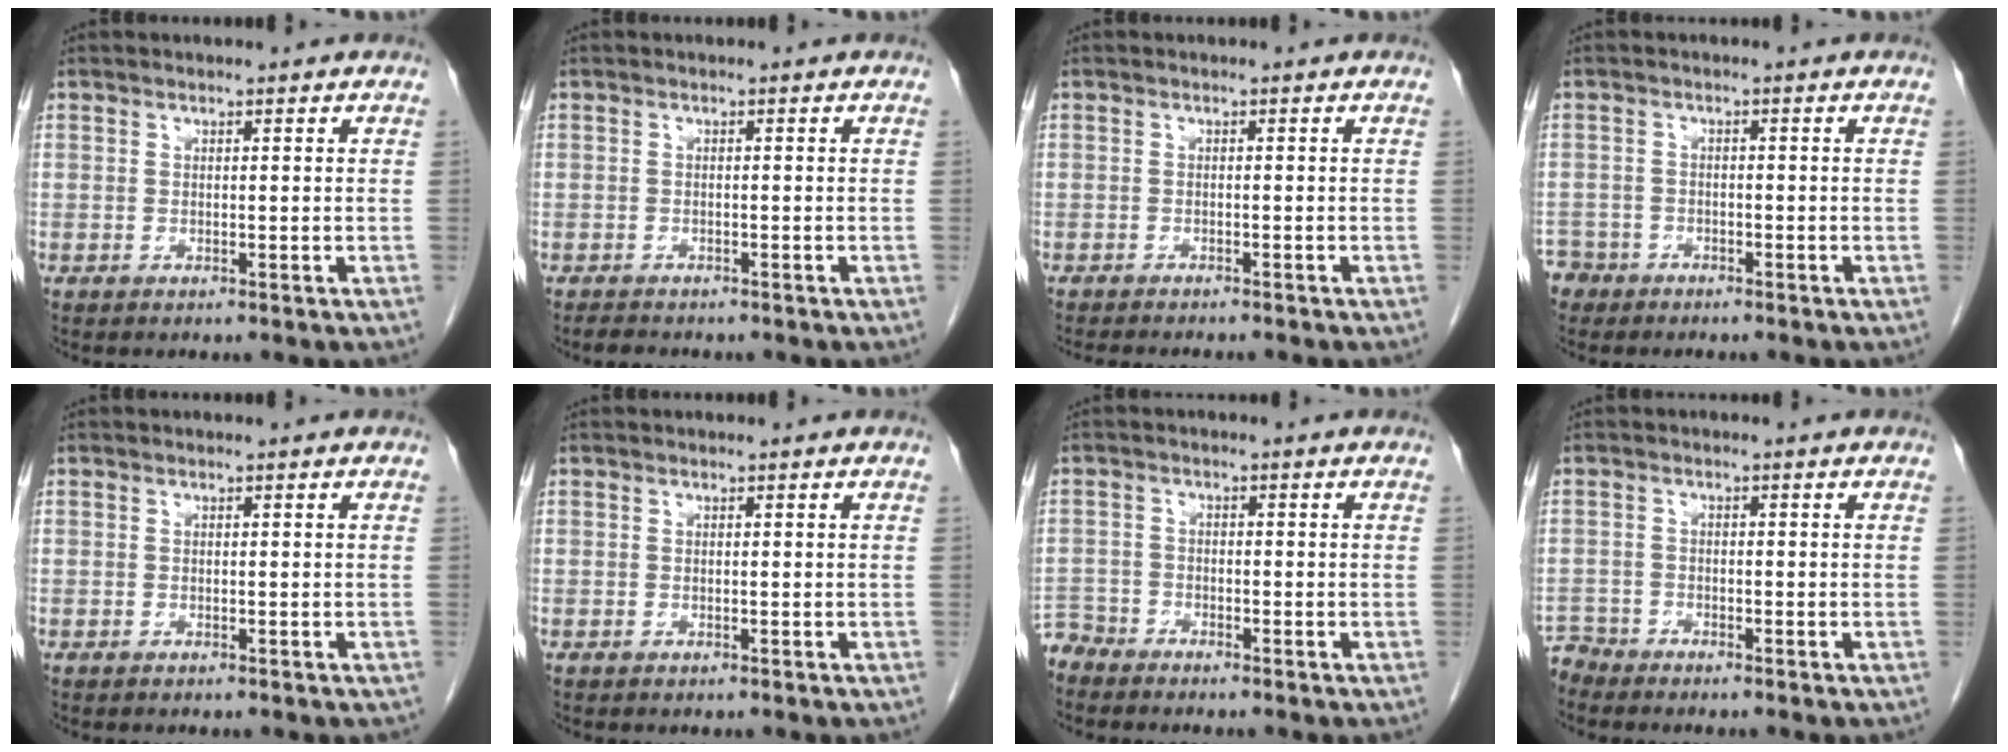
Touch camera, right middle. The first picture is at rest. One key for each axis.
{"total": 1.8, "fx": -1.6, "fy": 0.6, "fz": 0.5, "tx": -0.016, "ty": -0.006, "tz": -0.022}
{"total": 6.6, "fx": -5.8, "fy": 1.0, "fz": 2.9, "tx": -0.031, "ty": -0.008, "tz": -0.078}
{"total": 3.5, "fx": -2.9, "fy": 1.9, "fz": -0.5, "tx": 0.007, "ty": 0.003, "tz": -0.059}
{"total": 0.5, "fx": -0.4, "fy": 0.2, "fz": 0.2, "tx": -0.011, "ty": 0.000, "tz": -0.003}
{"total": 0.0}
{"total": 3.7, "fx": -3.6, "fy": 0.7, "fz": -0.4, "tx": 0.011, "ty": -0.010, "tz": -0.071}
{"total": 2.6, "fx": -2.5, "fy": 0.1, "fz": -0.8, "tx": 0.021, "ty": -0.011, "tz": -0.049}